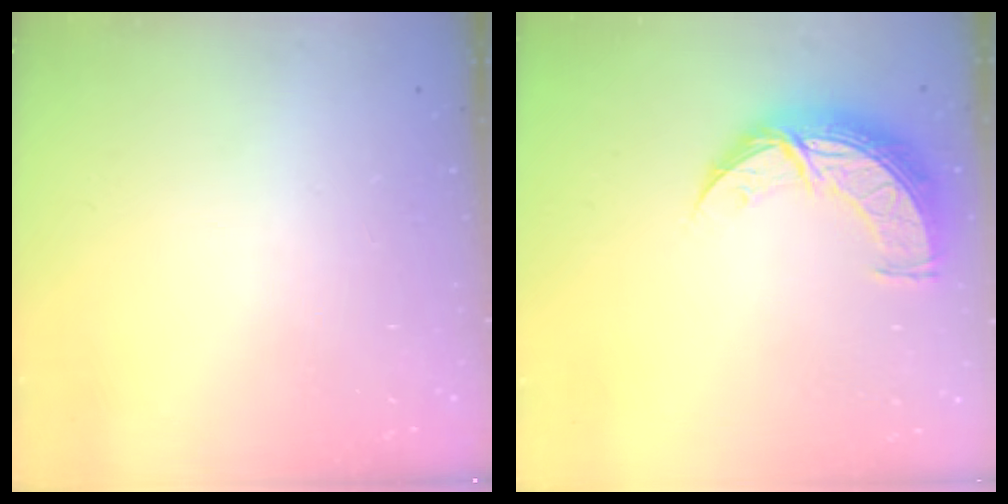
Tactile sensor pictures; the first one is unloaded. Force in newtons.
{"total": 10.7, "press": 10.6, "slide": 0.8}